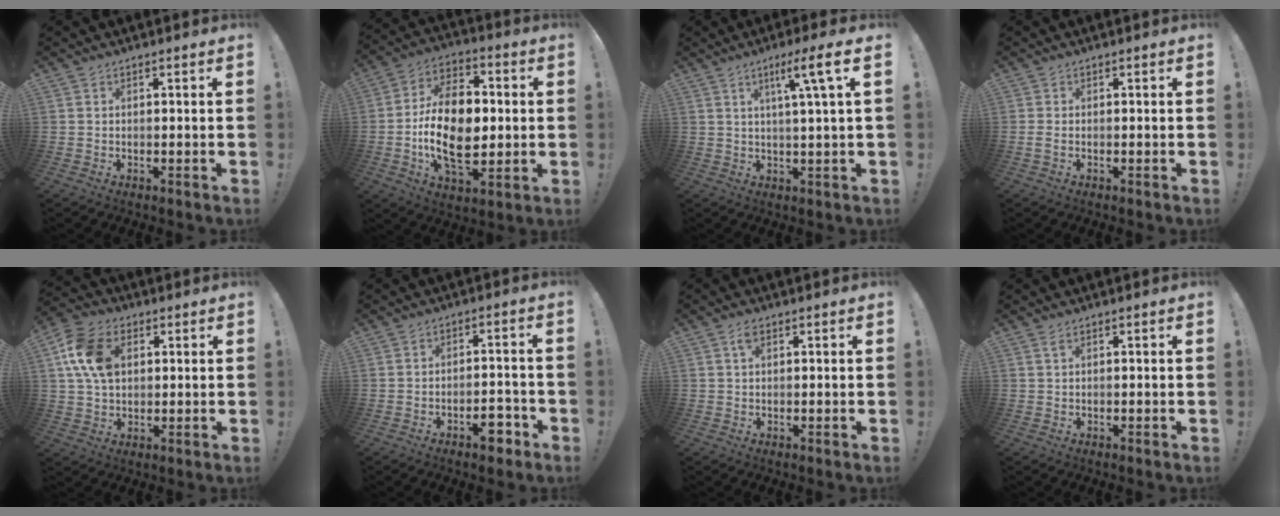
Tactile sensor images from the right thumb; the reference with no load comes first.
{"total": 20.0, "force": [-2.1, 12.3, 15.6], "torque": [-0.294, 0.000, -0.038]}
{"total": 8.3, "force": [2.7, -0.5, 7.9], "torque": [-0.127, -0.004, 0.031]}
{"total": 1.2, "force": [-0.2, 0.4, 1.1], "torque": [-0.018, 0.000, -0.004]}
{"total": 13.1, "force": [3.4, 9.1, 8.8], "torque": [-0.170, 0.010, 0.067]}
{"total": 6.2, "force": [-4.2, 2.6, 3.8], "torque": [-0.042, 0.024, -0.071]}
{"total": 2.1, "force": [0.9, 1.0, 1.6], "torque": [-0.024, -0.001, 0.013]}
{"total": 1.1, "force": [0.6, 0.1, 1.0], "torque": [-0.016, 0.000, 0.008]}